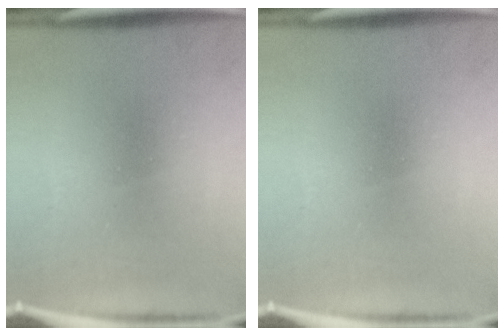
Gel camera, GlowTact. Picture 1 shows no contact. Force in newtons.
{"total": 0.0}